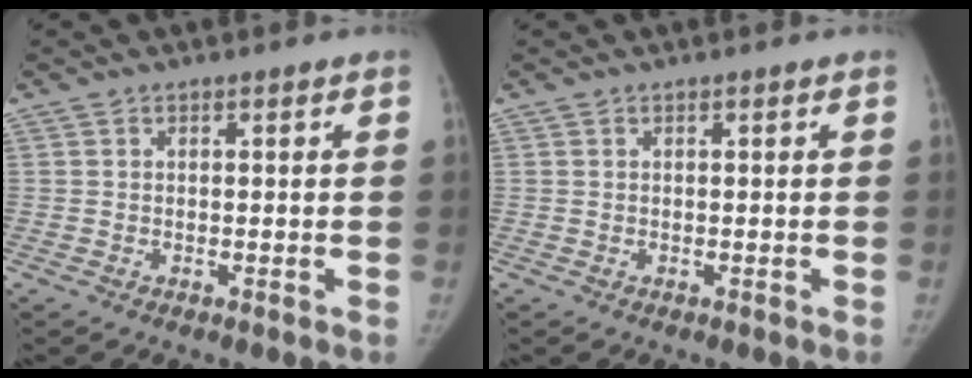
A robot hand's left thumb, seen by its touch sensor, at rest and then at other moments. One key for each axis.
{"total": 0.0}